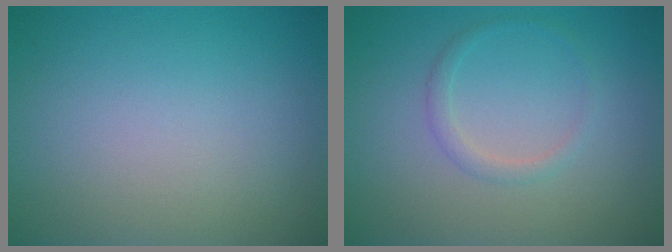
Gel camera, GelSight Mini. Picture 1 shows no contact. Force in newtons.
{"total": 1.2, "press": 1.2, "slide": 0.1}